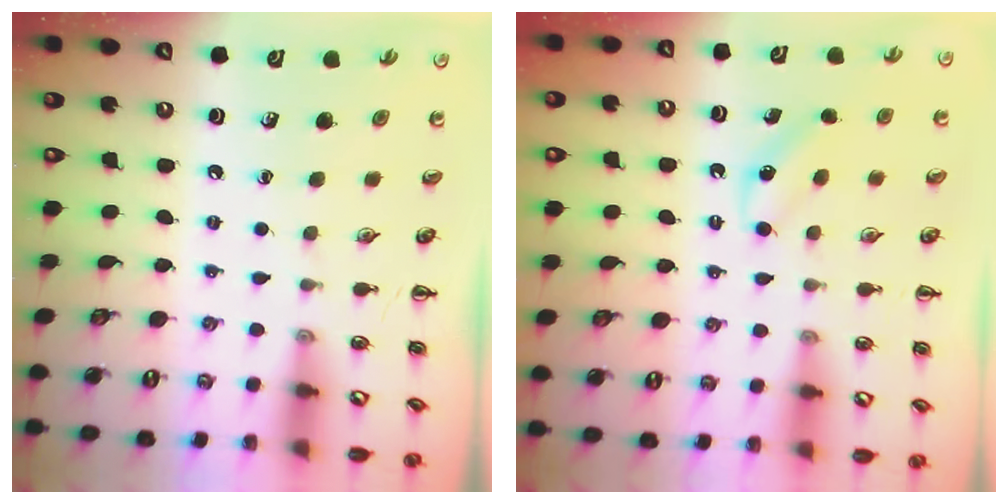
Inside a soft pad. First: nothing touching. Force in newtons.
{"total": 4.1, "press": 4.0, "slide": 1.1}